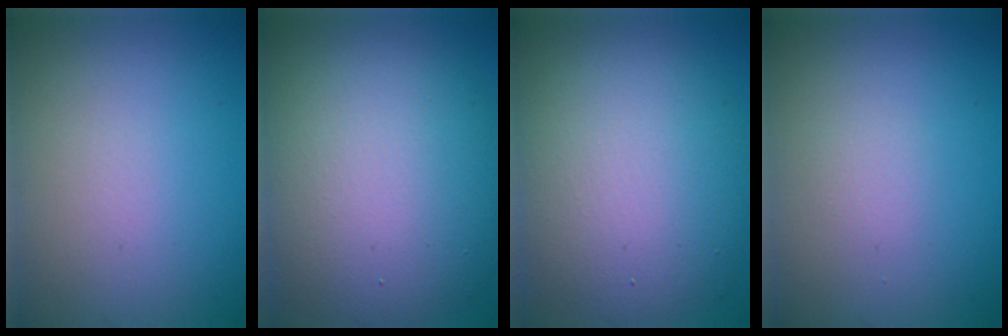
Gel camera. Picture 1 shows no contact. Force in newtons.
{"total": 12.5, "press": 12.4, "slide": 0.9}
{"total": 10.6, "press": 10.6, "slide": 0.5}
{"total": 0.7, "press": 0.7, "slide": 0.1}